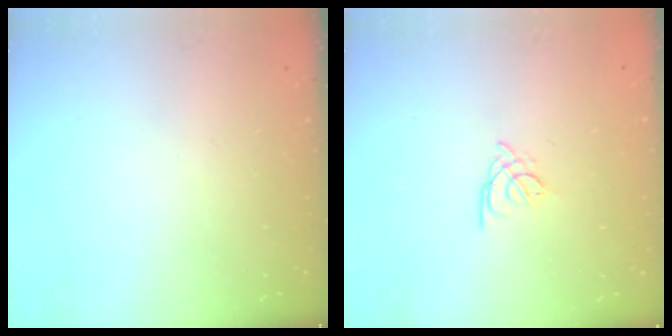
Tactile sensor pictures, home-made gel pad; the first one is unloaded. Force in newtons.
{"total": 2.7, "press": 2.6, "slide": 0.5}